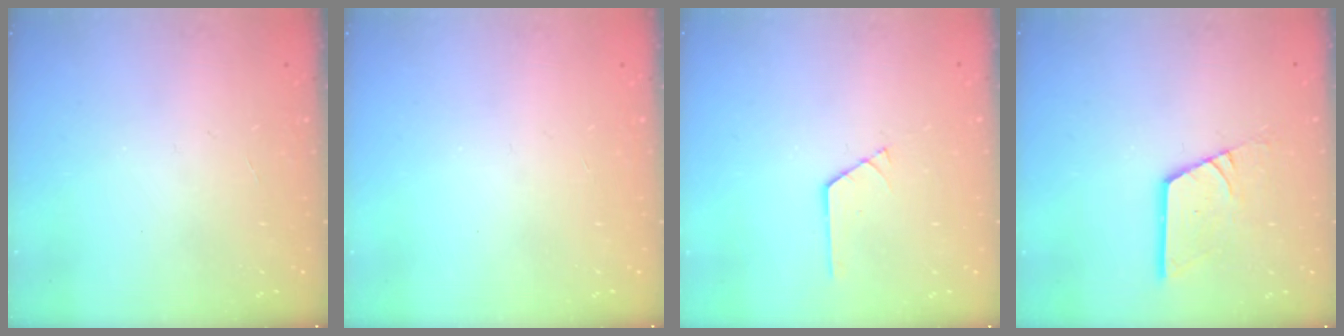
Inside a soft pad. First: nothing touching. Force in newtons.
{"total": 0.0}
{"total": 1.0, "press": 1.0, "slide": 0.1}
{"total": 10.1, "press": 10.1, "slide": 1.1}